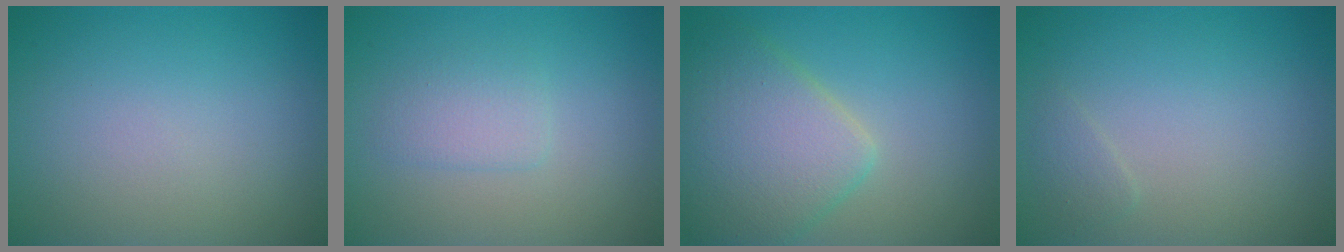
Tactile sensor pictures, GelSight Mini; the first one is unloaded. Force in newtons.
{"total": 1.8, "press": 1.8, "slide": 0.1}
{"total": 6.3, "press": 6.3, "slide": 0.3}
{"total": 0.9, "press": 0.9, "slide": 0.0}